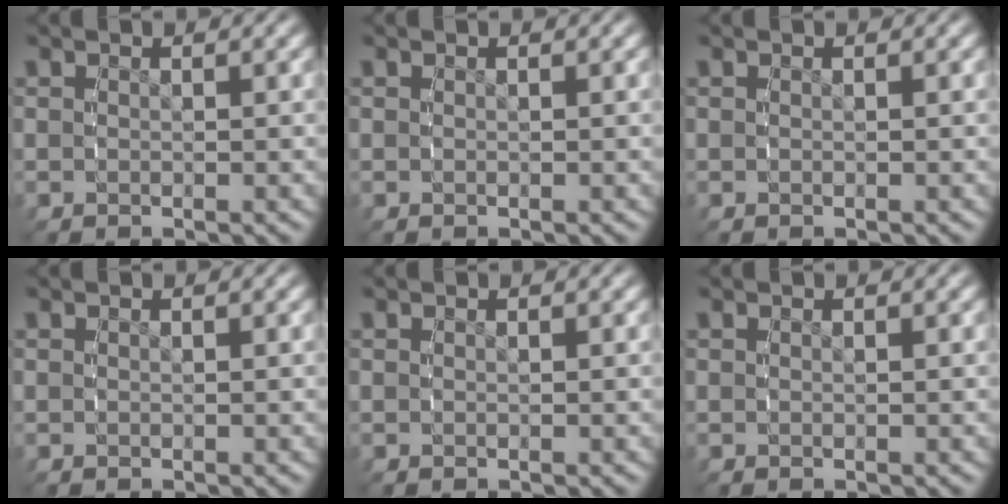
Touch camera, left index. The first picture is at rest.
{"total": 0.0}
{"total": 0.0}
{"total": 0.0}
{"total": 0.0}
{"total": 0.0}